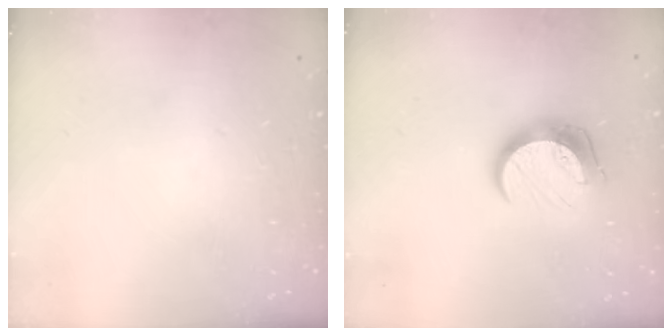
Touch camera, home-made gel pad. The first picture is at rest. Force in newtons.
{"total": 11.1, "press": 11.1, "slide": 1.0}